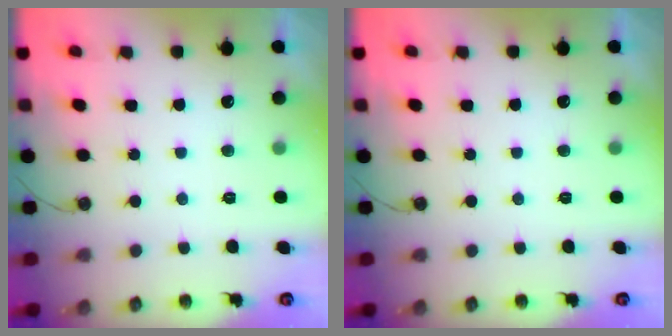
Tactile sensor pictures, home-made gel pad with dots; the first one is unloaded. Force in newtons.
{"total": 0.0}